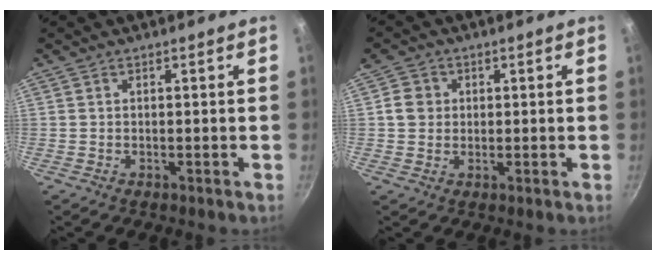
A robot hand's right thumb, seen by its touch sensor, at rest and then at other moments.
{"total": 3.7, "force": [0.5, 3.5, 1.3], "torque": [-0.001, 0.003, 0.003]}